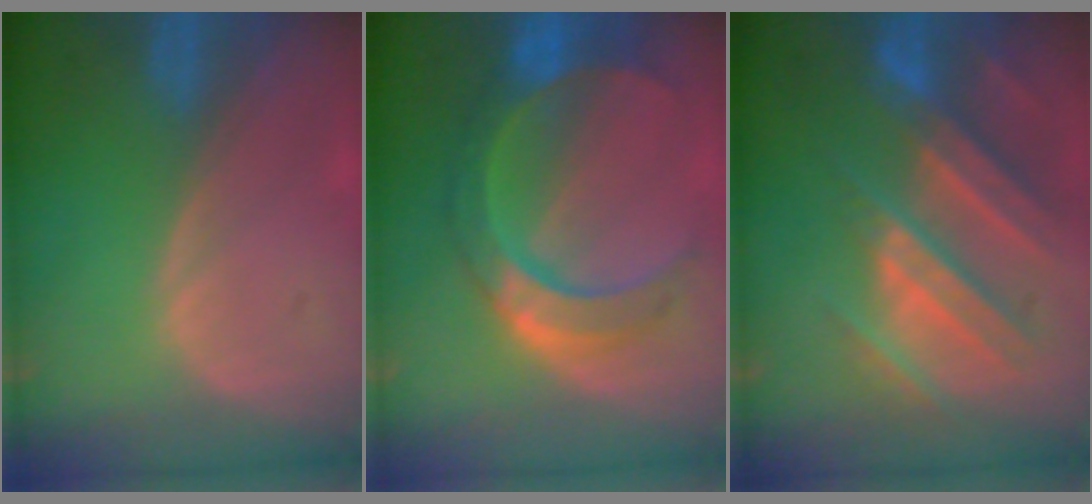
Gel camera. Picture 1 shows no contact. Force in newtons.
{"total": 9.1, "press": 9.1, "slide": 0.8}
{"total": 11.1, "press": 9.8, "slide": 5.2}